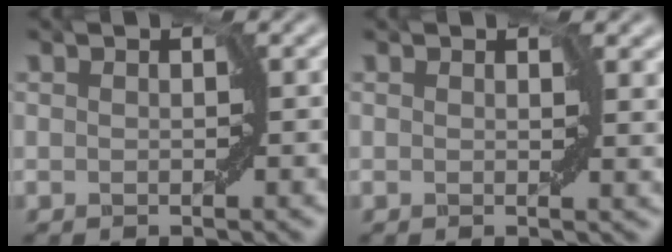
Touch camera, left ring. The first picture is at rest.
{"total": 1.8, "force": [0.7, 1.1, 1.3], "torque": [-0.017, -0.003, 0.004]}